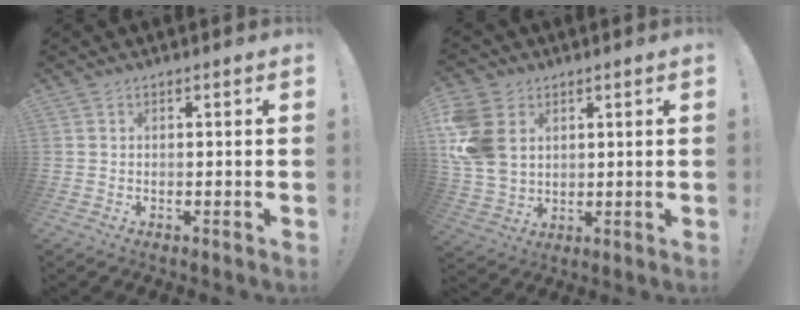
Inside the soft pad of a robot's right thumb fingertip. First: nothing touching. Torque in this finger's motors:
{"motor_torque": [0.29, 0.35, 0.35, 0.17, 0.29]}